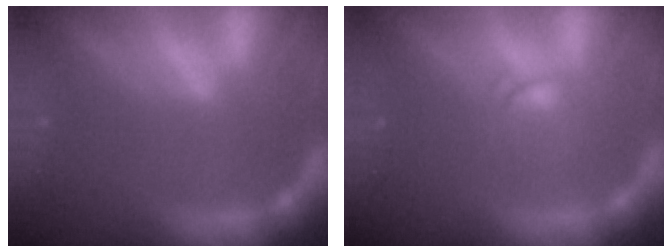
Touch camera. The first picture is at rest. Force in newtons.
{"total": 2.0}